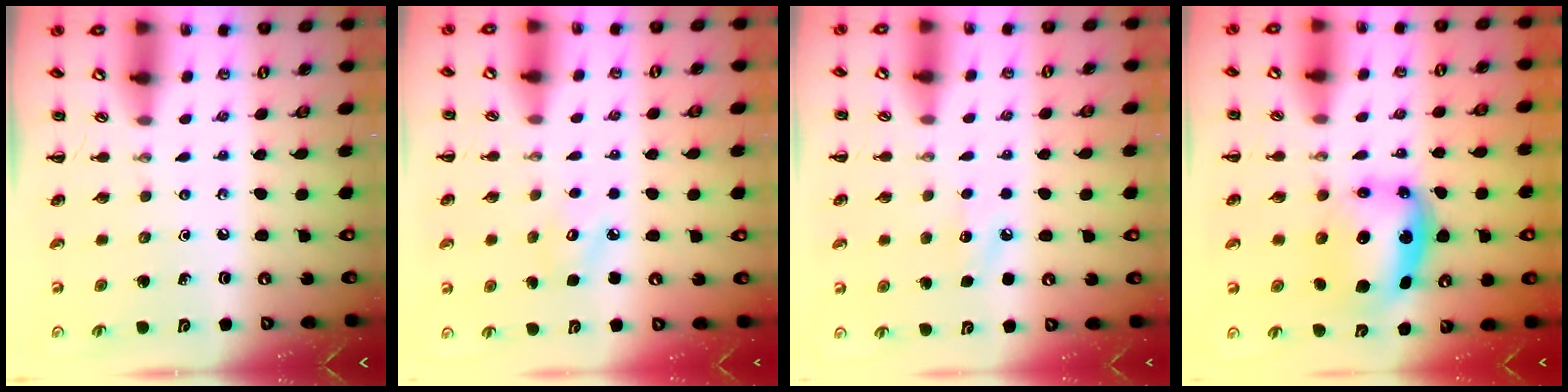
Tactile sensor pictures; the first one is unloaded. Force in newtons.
{"total": 4.4, "press": 4.3, "slide": 1.1}
{"total": 6.1, "press": 5.9, "slide": 1.5}
{"total": 7.0, "press": 6.9, "slide": 1.2}